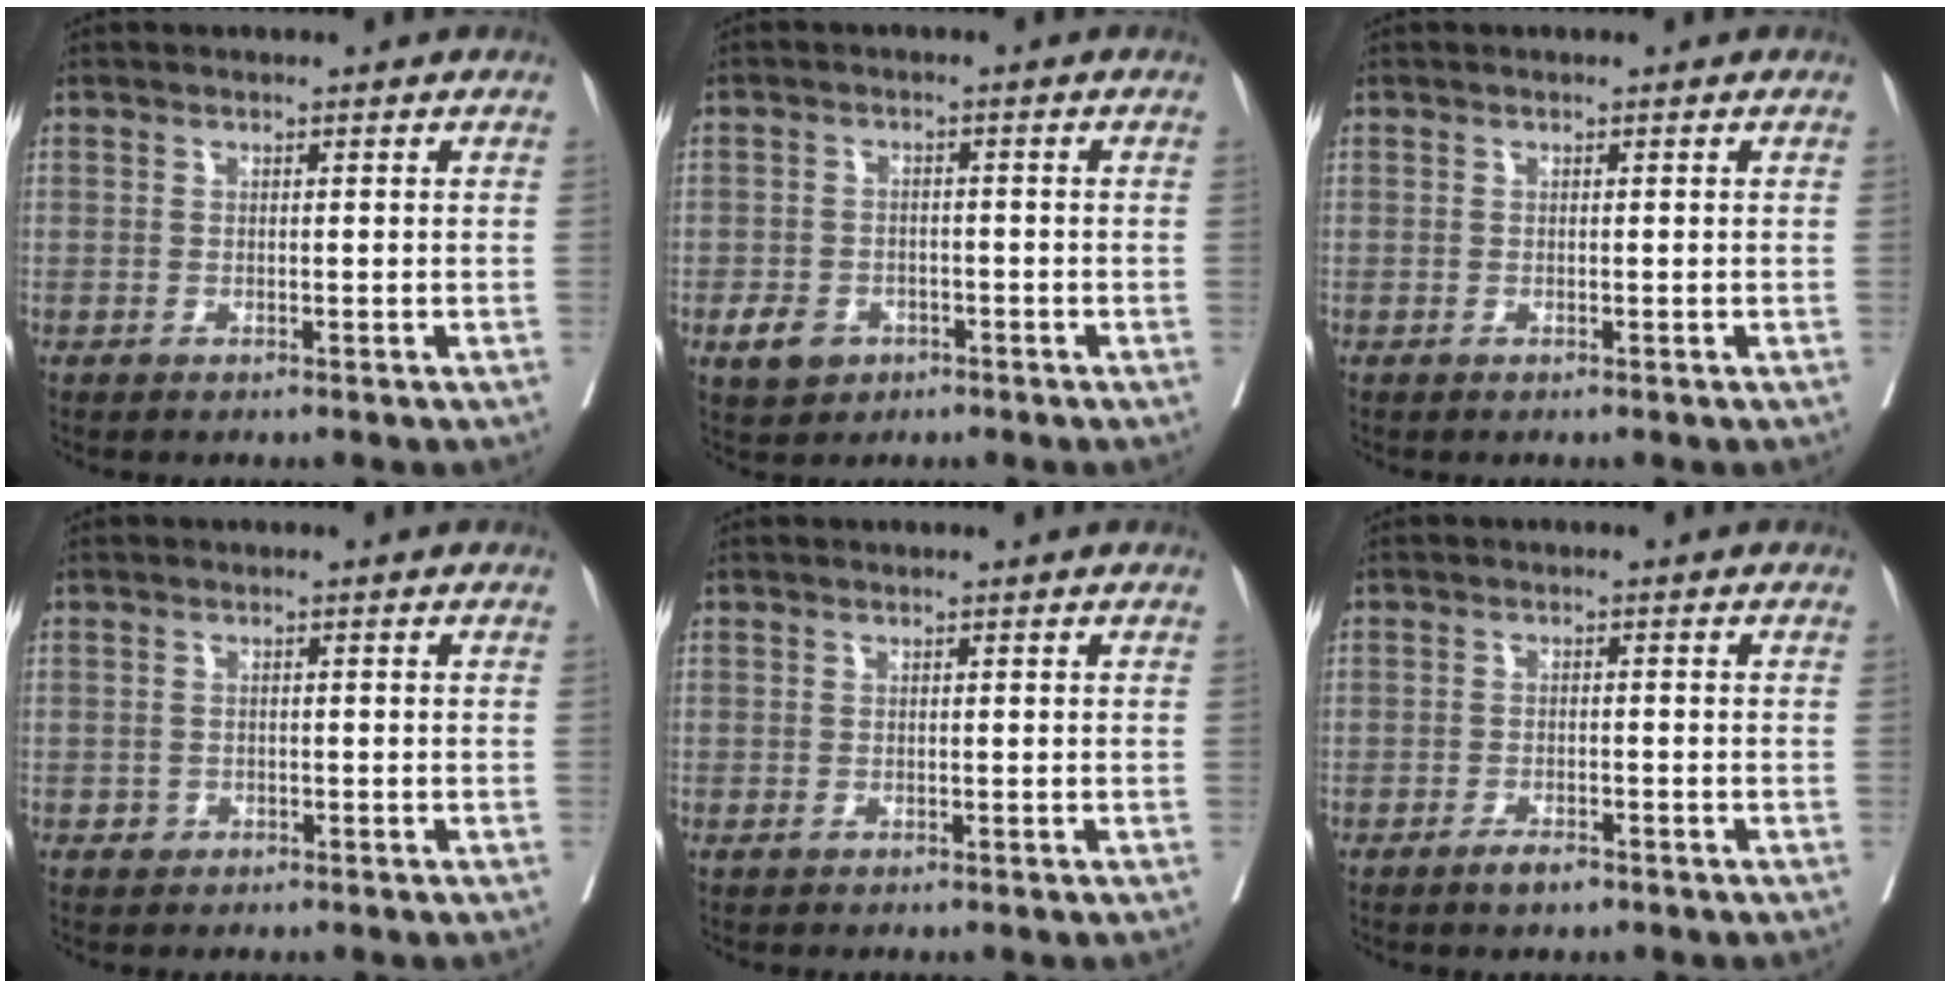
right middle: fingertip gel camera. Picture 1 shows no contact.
{"total": 5.3, "force": [-2.8, 4.1, 1.9], "torque": [-0.029, 0.005, -0.038]}
{"total": 0.0}
{"total": 0.9, "force": [-0.4, 0.8, 0.1], "torque": [0.001, 0.004, -0.007]}
{"total": 0.0}
{"total": 2.3, "force": [-1.7, 0.6, 1.4], "torque": [-0.029, -0.001, -0.027]}